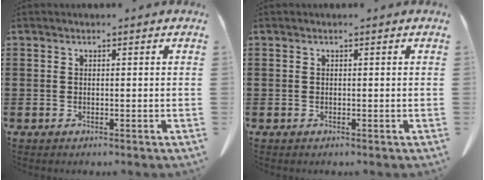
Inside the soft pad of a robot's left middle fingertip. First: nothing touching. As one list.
[{"total": 0.0}]